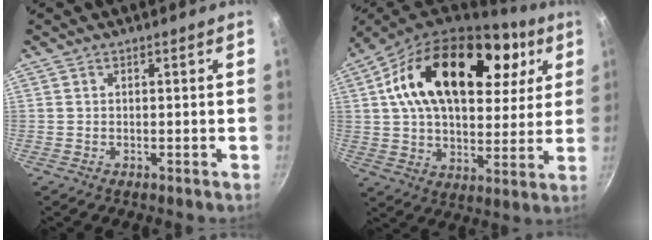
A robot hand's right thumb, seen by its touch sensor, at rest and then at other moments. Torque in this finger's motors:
{"motor_torque": [0.42, 4.58, 0.83, -0.27, 0.38]}